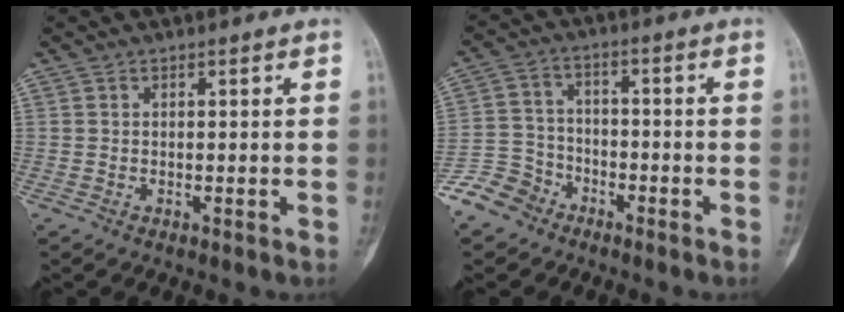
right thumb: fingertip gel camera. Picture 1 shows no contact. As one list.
[{"total": 7.7, "force": [-5.5, 5.2, 1.2], "torque": [-0.006, 0.035, -0.119]}]